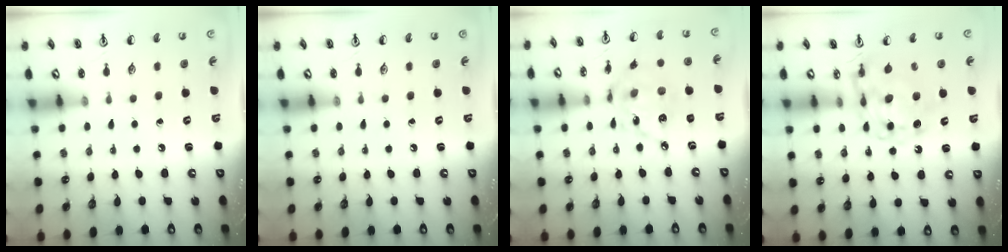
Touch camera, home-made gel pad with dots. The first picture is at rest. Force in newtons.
{"total": 0.0}
{"total": 12.7, "press": 12.6, "slide": 0.9}
{"total": 11.1, "press": 11.0, "slide": 1.1}